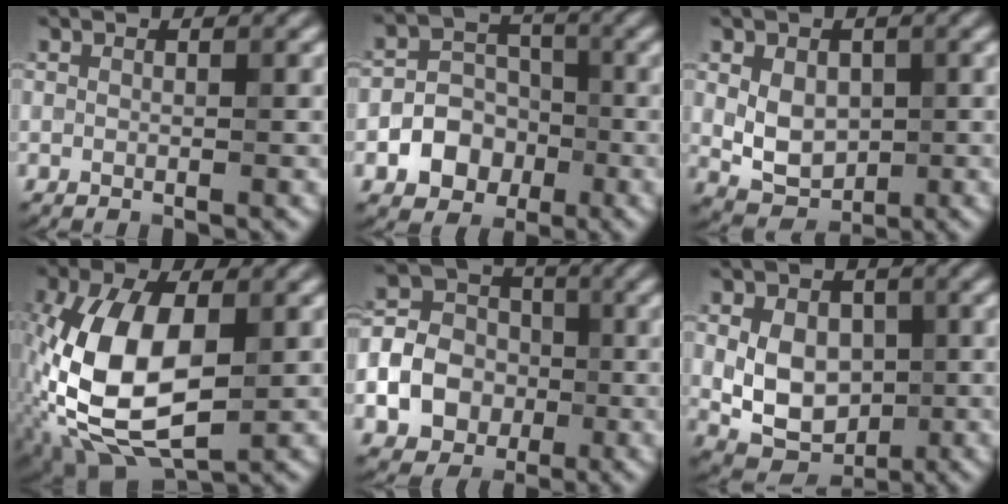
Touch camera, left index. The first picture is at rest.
{"total": 5.8, "force": [-2.1, 4.9, 2.3], "torque": [-0.015, 0.010, -0.056]}
{"total": 4.0, "force": [0.2, 2.8, 2.8], "torque": [-0.051, -0.002, 0.007]}
{"total": 11.8, "force": [-1.8, 6.2, 9.9], "torque": [-0.227, 0.005, -0.039]}
{"total": 11.3, "force": [-2.7, 9.7, 5.2], "torque": [-0.116, -0.005, -0.073]}
{"total": 6.2, "force": [0.0, 4.5, 4.3], "torque": [-0.079, -0.001, -0.001]}